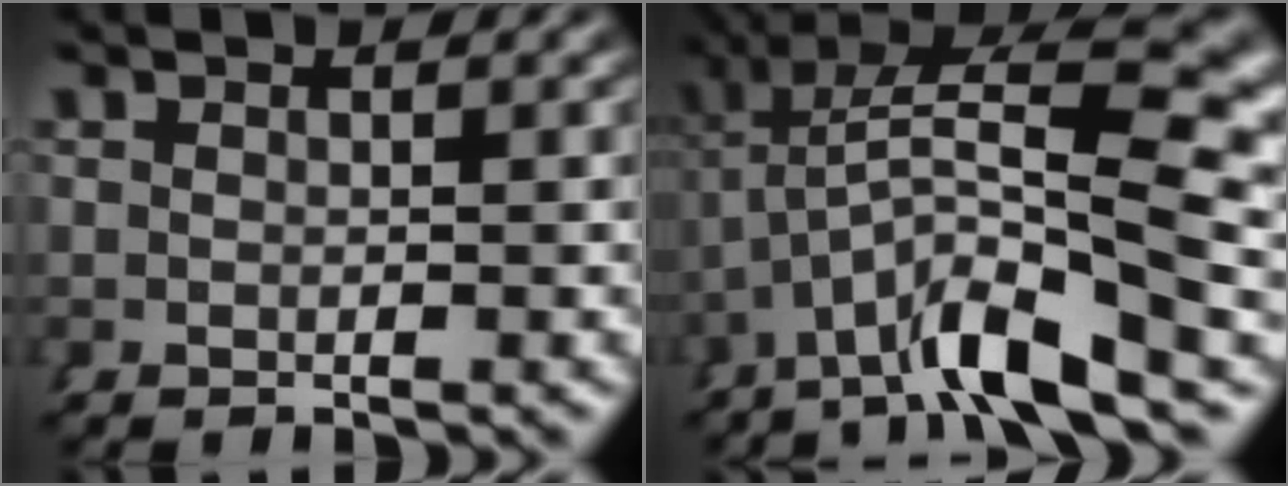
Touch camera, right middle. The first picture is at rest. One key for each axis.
{"total": 10.6, "fx": 1.2, "fy": 3.8, "fz": 9.9, "tx": -0.161, "ty": 0.004, "tz": 0.026}